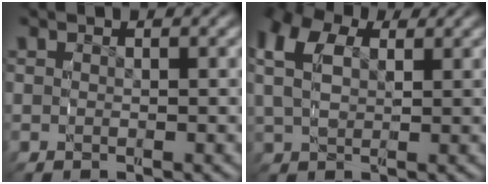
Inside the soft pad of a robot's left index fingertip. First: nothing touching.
{"total": 5.0, "force": [1.8, 3.4, 3.1], "torque": [-0.063, 0.012, 0.023]}